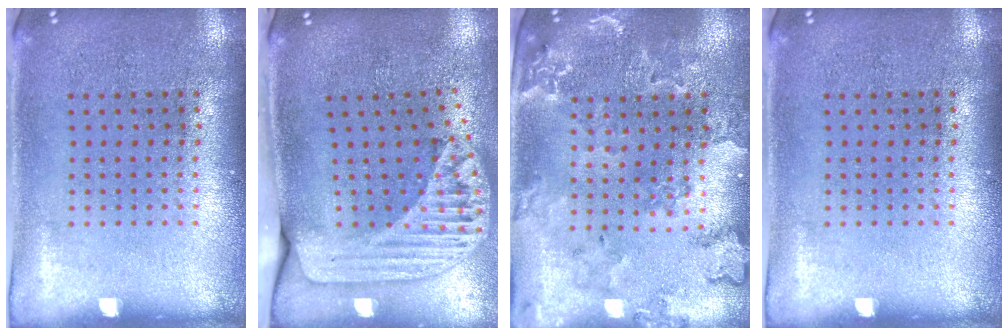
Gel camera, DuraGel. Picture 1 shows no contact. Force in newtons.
{"total": 2.2, "press": 1.7, "slide": 1.4}
{"total": 1.1, "press": 1.1, "slide": 0.2}
{"total": 0.0}